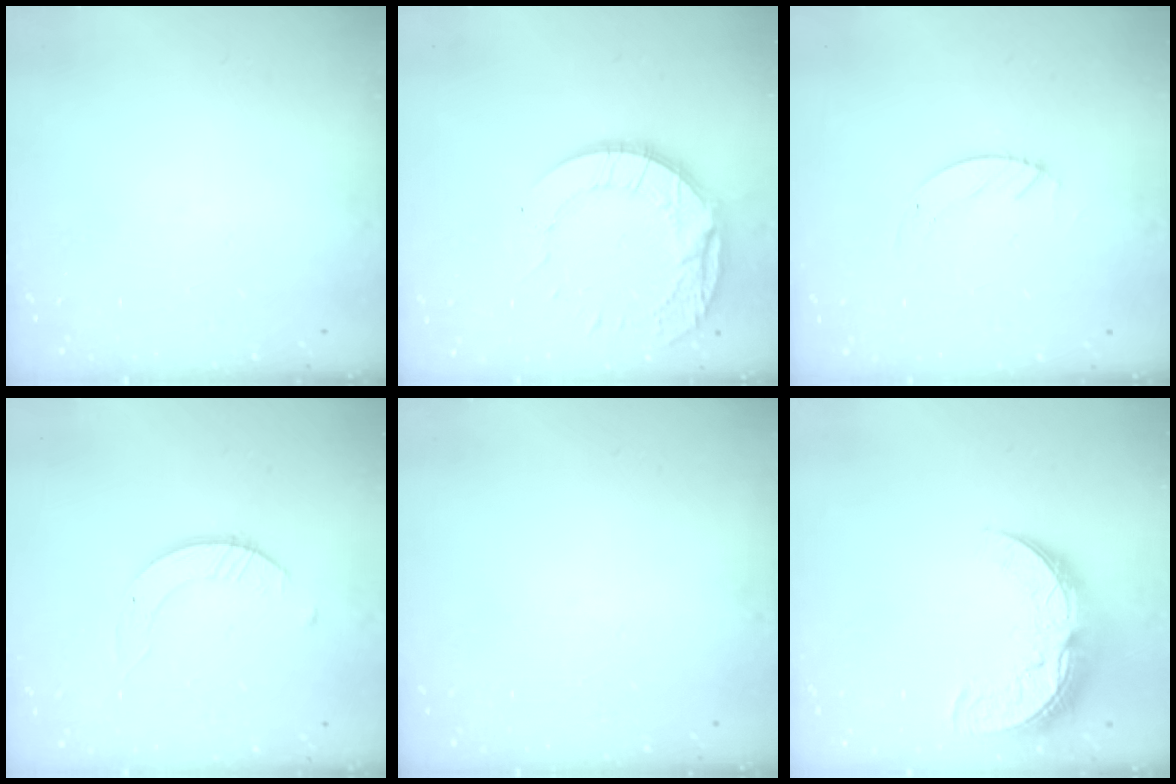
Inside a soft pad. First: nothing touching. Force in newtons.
{"total": 13.6, "press": 13.5, "slide": 1.1}
{"total": 2.1, "press": 2.1, "slide": 0.2}
{"total": 2.4, "press": 2.4, "slide": 0.3}
{"total": 0.0}
{"total": 11.4, "press": 11.3, "slide": 0.8}